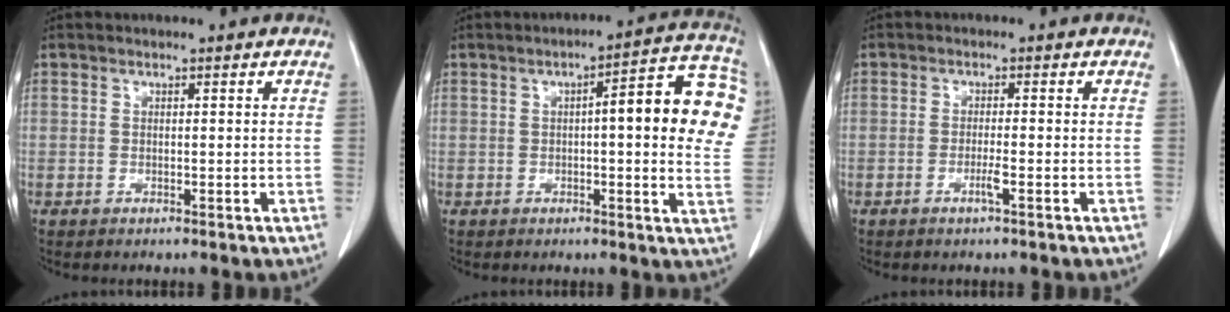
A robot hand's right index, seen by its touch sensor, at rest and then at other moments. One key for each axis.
{"total": 14.7, "fx": 2.5, "fy": 2.6, "fz": 14.3, "tx": -0.165, "ty": 0.026, "tz": 0.019}
{"total": 1.9, "fx": -0.9, "fy": -0.2, "fz": 1.7, "tx": -0.034, "ty": -0.003, "tz": -0.017}